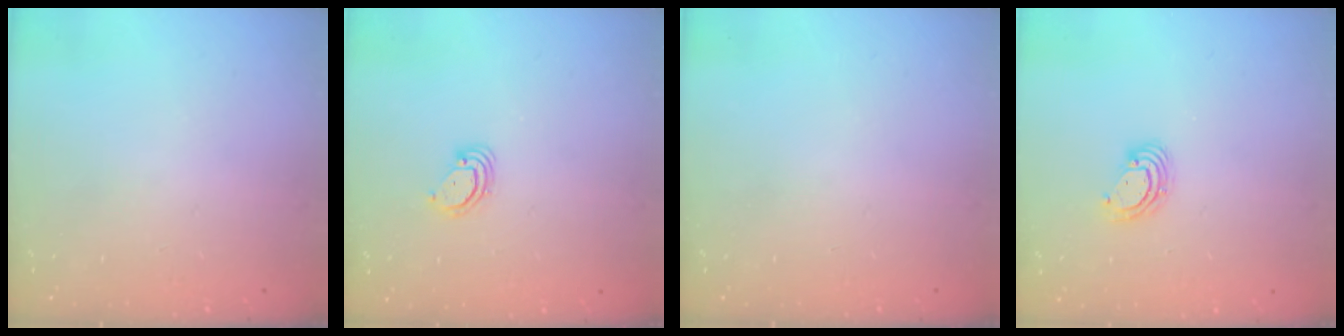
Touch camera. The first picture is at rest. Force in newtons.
{"total": 2.9, "press": 2.9, "slide": 0.2}
{"total": 0.0}
{"total": 4.4, "press": 4.4, "slide": 0.4}